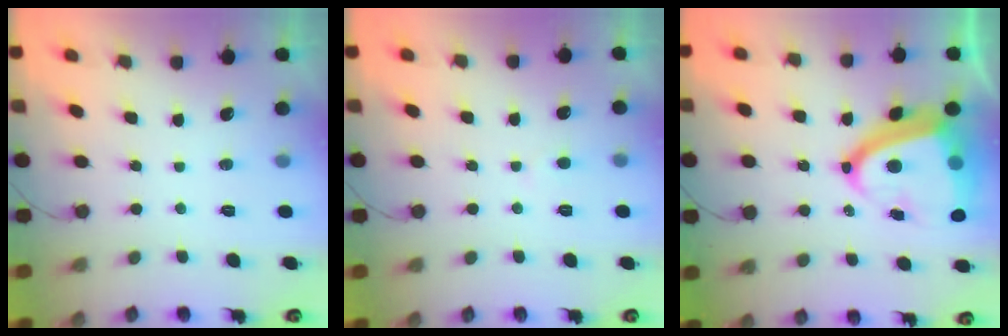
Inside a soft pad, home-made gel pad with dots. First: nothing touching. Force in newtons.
{"total": 2.0, "press": 2.0, "slide": 0.2}
{"total": 19.7, "press": 19.6, "slide": 2.0}